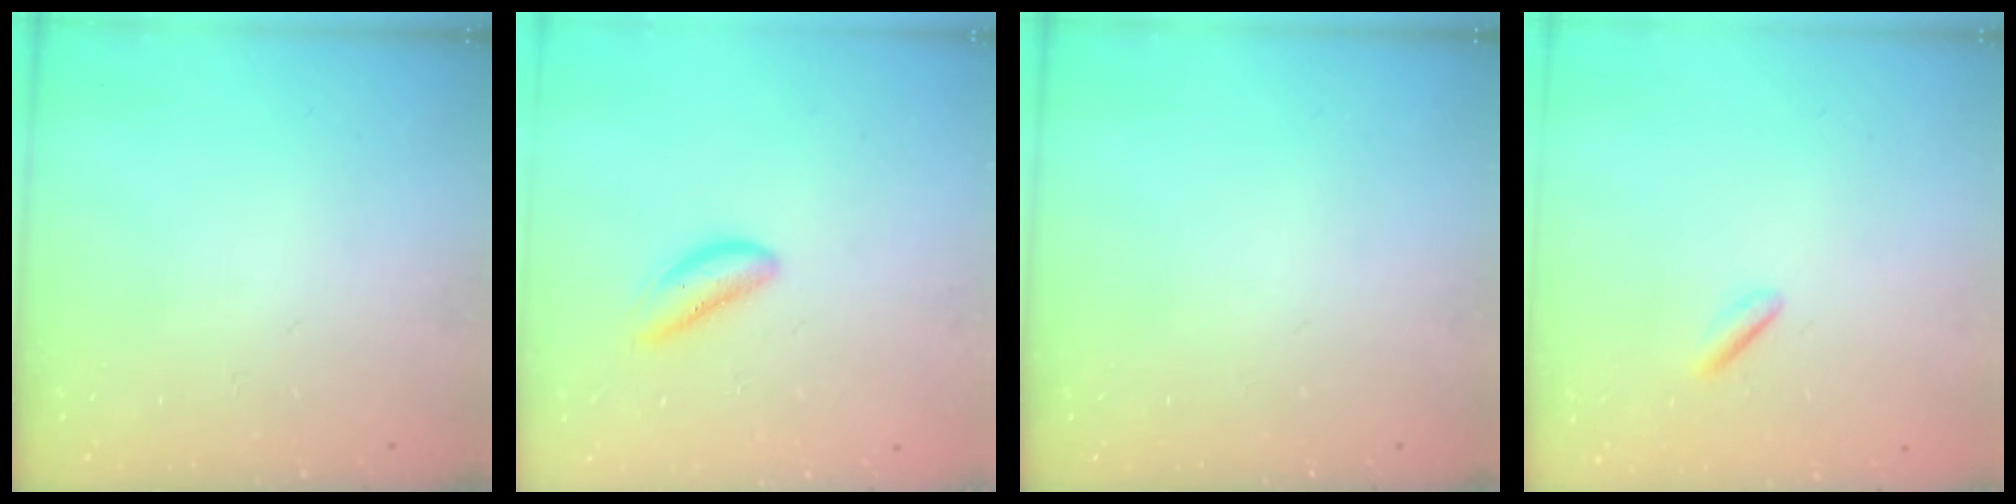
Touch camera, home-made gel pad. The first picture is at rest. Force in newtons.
{"total": 3.0, "press": 3.0, "slide": 0.1}
{"total": 0.0}
{"total": 0.6, "press": 0.0, "slide": 0.6}